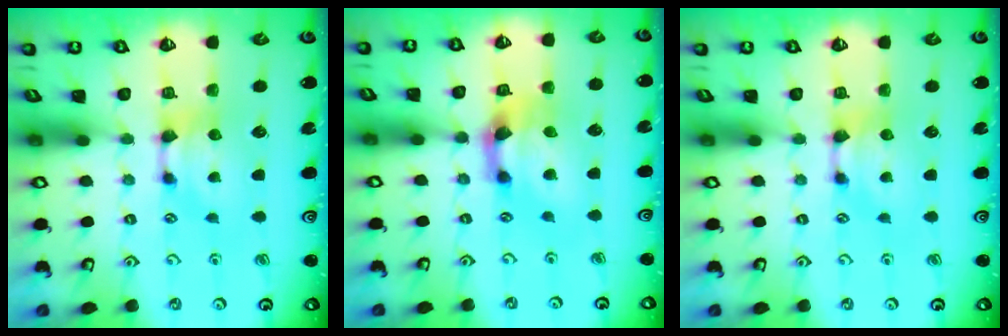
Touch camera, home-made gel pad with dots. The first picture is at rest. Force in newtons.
{"total": 3.8, "press": 3.2, "slide": 2.0}
{"total": 0.0}